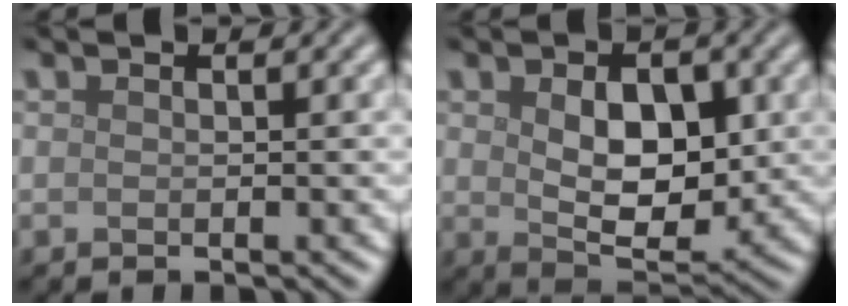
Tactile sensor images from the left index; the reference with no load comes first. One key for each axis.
{"total": 6.2, "fx": 0.6, "fy": 3.7, "fz": 4.9, "tx": -0.077, "ty": -0.010, "tz": 0.017}